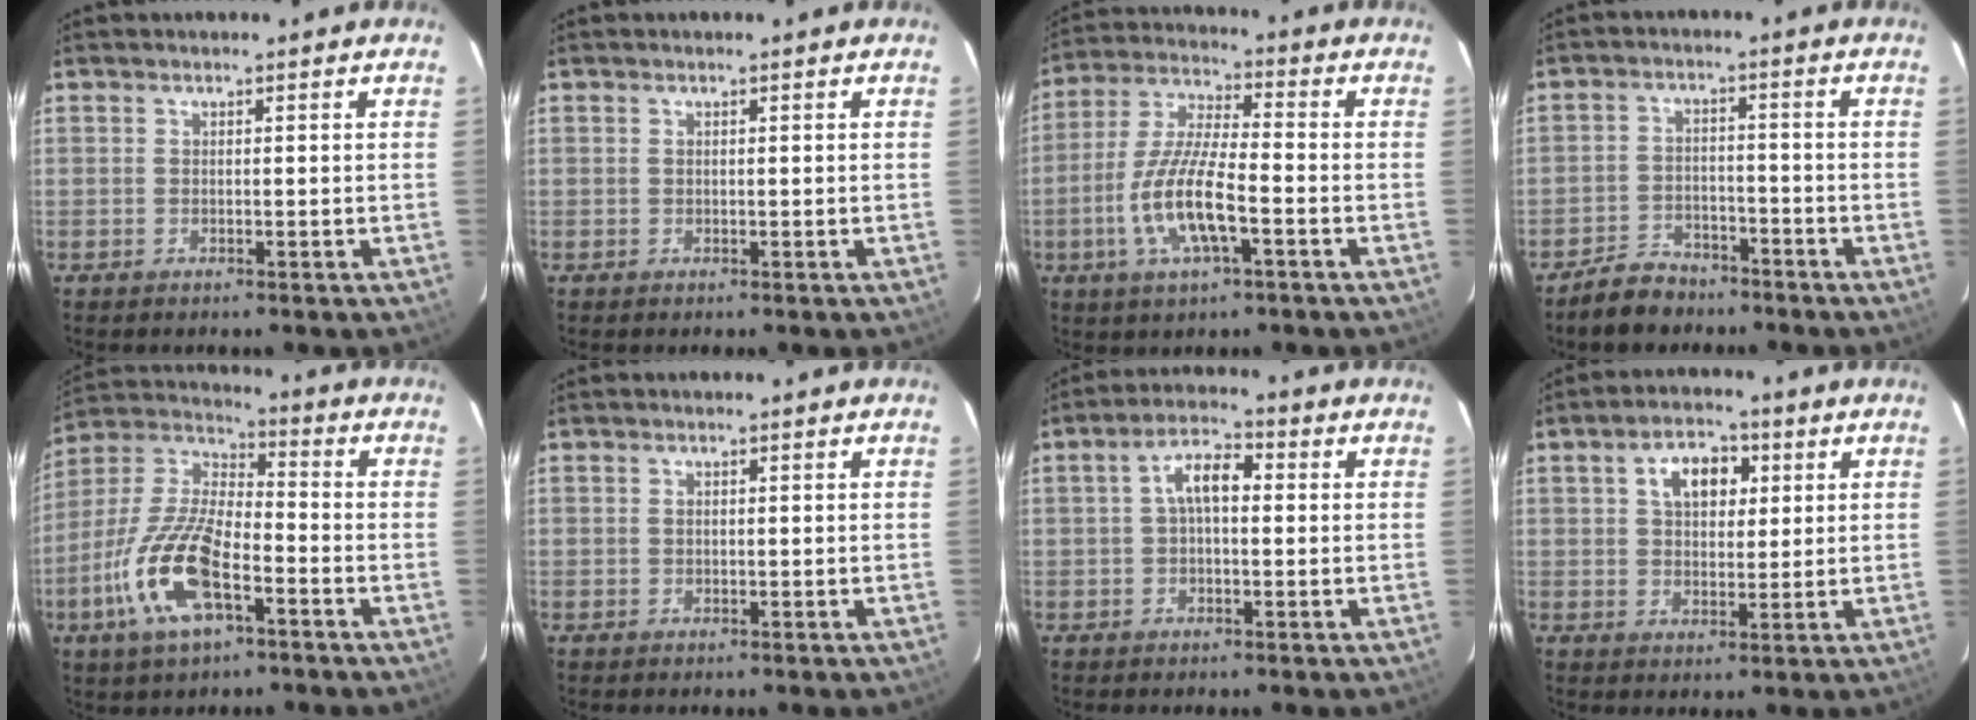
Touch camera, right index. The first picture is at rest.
{"total": 0.0}
{"total": 12.8, "force": [-4.4, 3.3, 11.5], "torque": [-0.243, -0.005, -0.085]}
{"total": 6.5, "force": [-5.3, 3.5, 1.4], "torque": [-0.051, 0.015, -0.083]}
{"total": 16.7, "force": [-7.2, 6.6, 13.6], "torque": [-0.292, -0.008, -0.143]}
{"total": 0.6, "force": [0.0, 0.5, 0.3], "torque": [-0.003, 0.002, 0.000]}
{"total": 5.9, "force": [0.5, 2.9, 5.2], "torque": [-0.098, 0.021, 0.008]}
{"total": 7.4, "force": [2.6, 4.7, 5.1], "torque": [-0.083, 0.026, 0.045]}